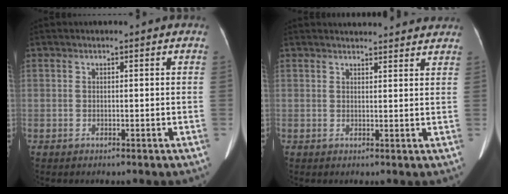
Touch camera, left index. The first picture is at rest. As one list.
[{"total": 9.8, "force": [9.4, 1.8, 2.3], "torque": [-0.017, 0.014, 0.096]}]